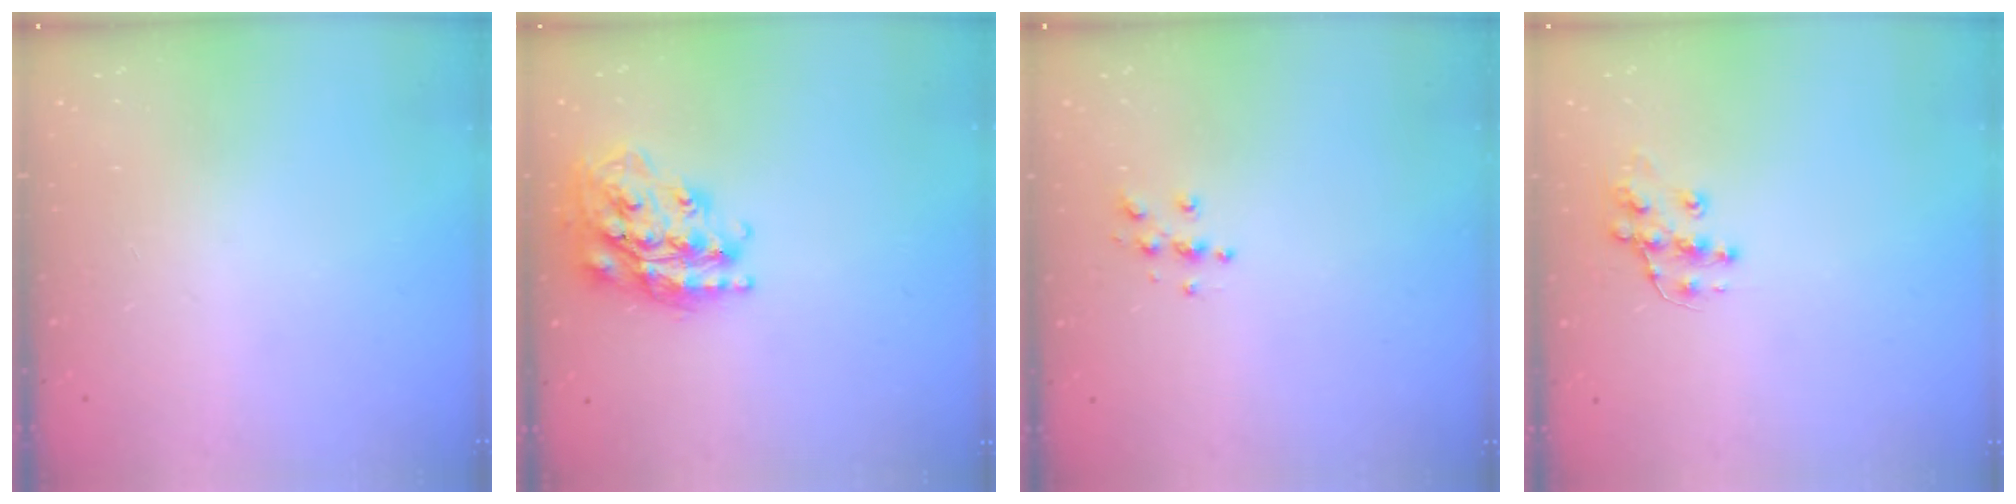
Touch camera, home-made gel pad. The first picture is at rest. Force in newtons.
{"total": 21.4, "press": 21.4, "slide": 1.6}
{"total": 5.0, "press": 5.0, "slide": 0.4}
{"total": 10.2, "press": 10.2, "slide": 0.8}